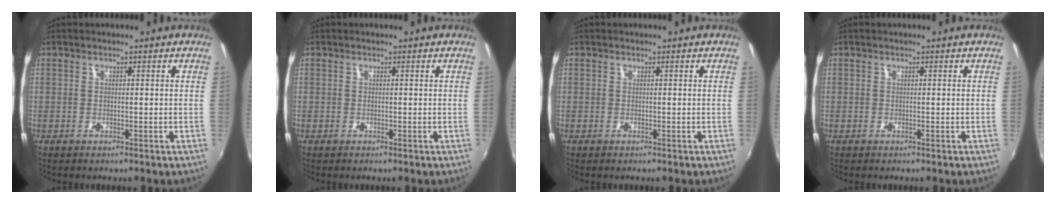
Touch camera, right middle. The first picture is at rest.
{"total": 0.0}
{"total": 0.0}
{"total": 0.0}